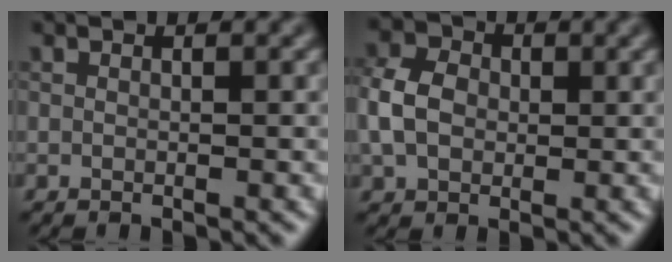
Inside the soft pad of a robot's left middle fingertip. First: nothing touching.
{"total": 4.3, "force": [-0.1, 3.4, 2.6], "torque": [-0.076, 0.006, -0.005]}